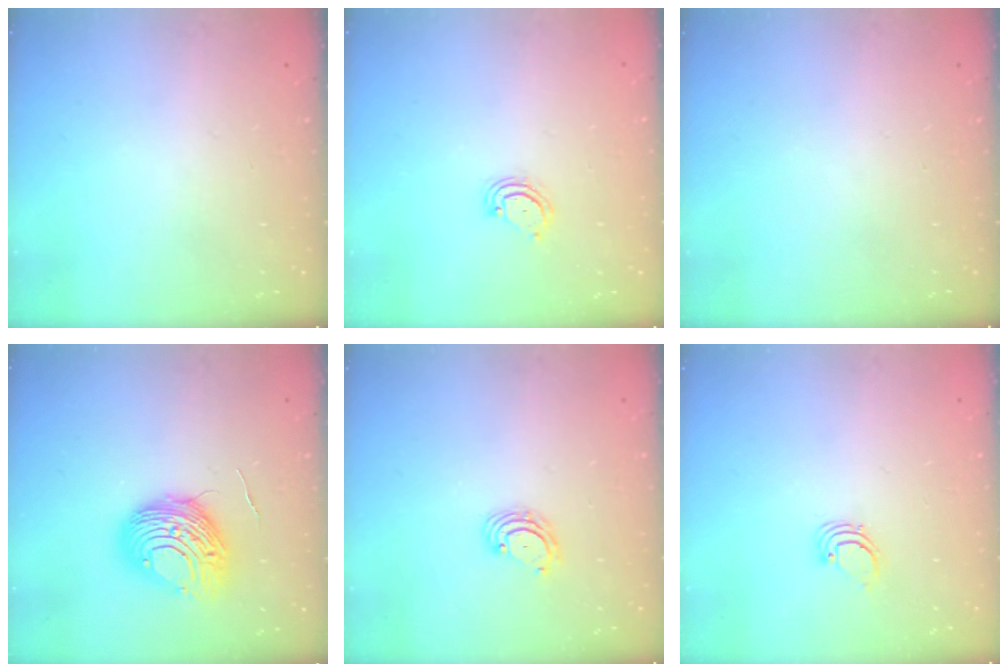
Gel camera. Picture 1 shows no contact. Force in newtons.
{"total": 3.8, "press": 3.8, "slide": 0.5}
{"total": 0.0}
{"total": 10.8, "press": 10.8, "slide": 1.1}
{"total": 2.8, "press": 2.8, "slide": 0.3}
{"total": 1.9, "press": 1.9, "slide": 0.1}